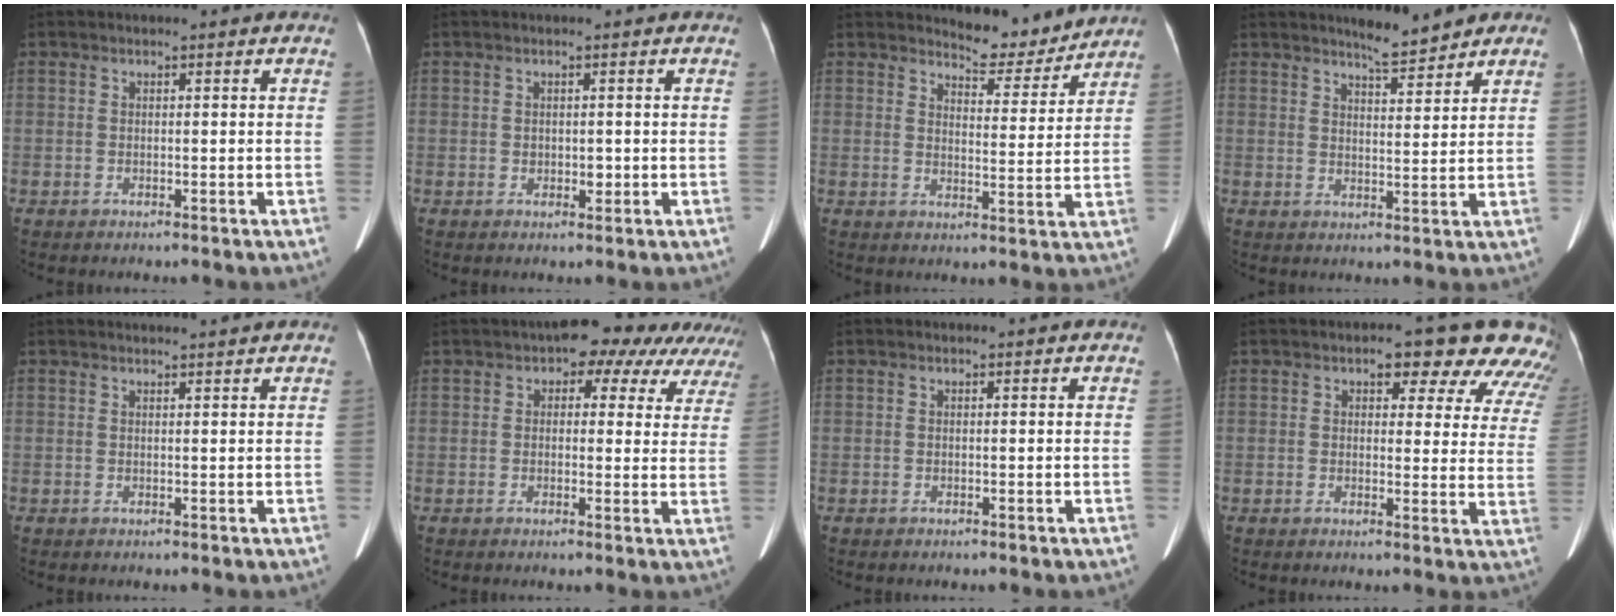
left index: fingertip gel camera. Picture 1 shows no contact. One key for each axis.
{"total": 1.1, "fx": -0.1, "fy": 0.8, "fz": 0.7, "tx": -0.011, "ty": 0.000, "tz": 0.000}
{"total": 6.4, "fx": 6.4, "fy": 0.9, "fz": 0.1, "tx": -0.008, "ty": -0.014, "tz": 0.088}
{"total": 5.2, "fx": 4.6, "fy": 0.8, "fz": 2.3, "tx": -0.035, "ty": -0.001, "tz": 0.072}
{"total": 3.7, "fx": 3.6, "fy": -0.5, "fz": 1.0, "tx": -0.013, "ty": 0.015, "tz": 0.044}
{"total": 9.8, "fx": 7.3, "fy": 4.7, "fz": 4.6, "tx": -0.029, "ty": 0.021, "tz": 0.069}
{"total": 0.0}
{"total": 12.7, "fx": 9.6, "fy": 4.9, "fz": 6.7, "tx": -0.044, "ty": 0.002, "tz": 0.086}